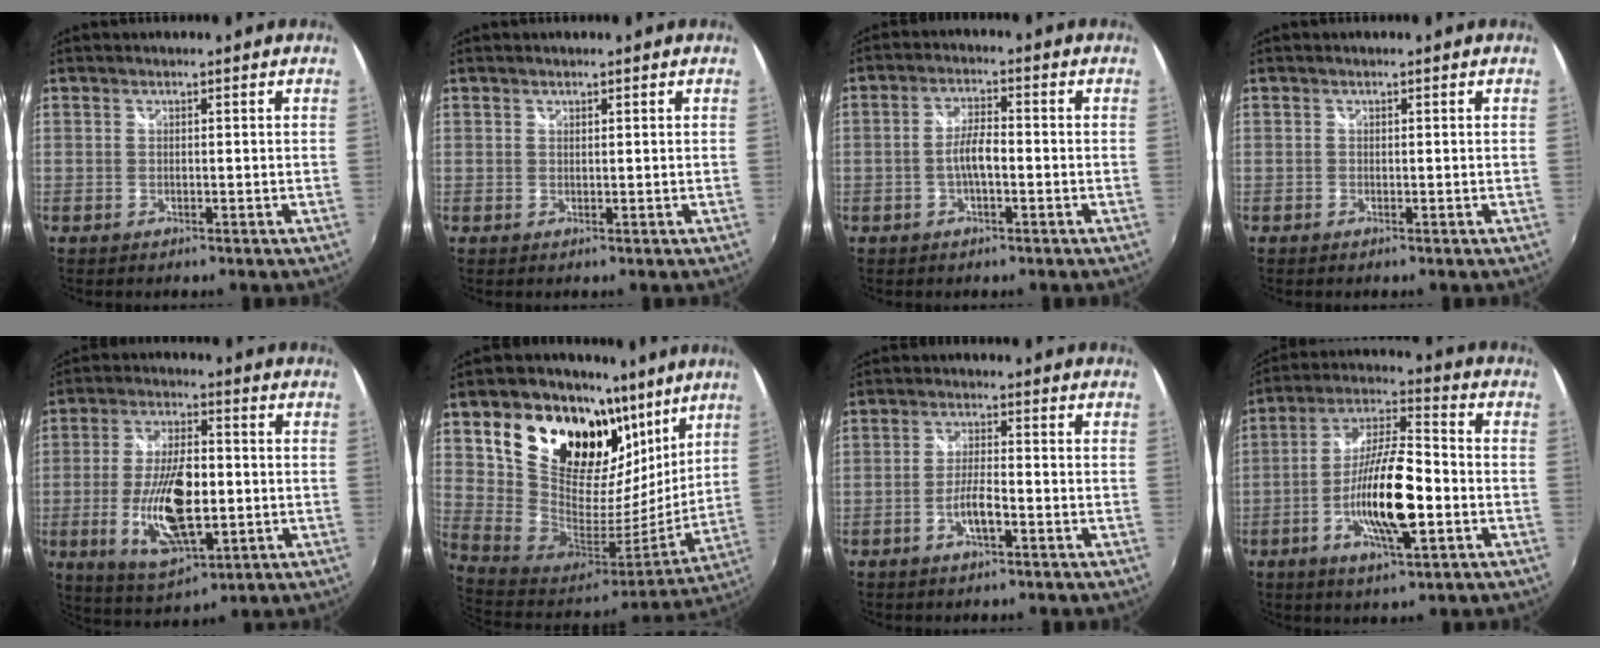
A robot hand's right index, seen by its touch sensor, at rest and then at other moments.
{"total": 0.6, "force": [0.3, 0.5, 0.0], "torque": [0.002, 0.001, 0.005]}
{"total": 4.4, "force": [-1.3, 1.2, 4.0], "torque": [-0.078, 0.006, -0.023]}
{"total": 0.0}
{"total": 15.6, "force": [-2.8, 6.7, 13.8], "torque": [-0.266, -0.014, -0.042]}
{"total": 26.8, "force": [14.2, 18.2, 13.7], "torque": [-0.279, 0.004, 0.254]}
{"total": 4.3, "force": [-2.1, 0.9, 3.7], "torque": [-0.079, 0.002, -0.039]}
{"total": 15.0, "force": [-4.3, 3.8, 13.8], "torque": [-0.274, -0.002, -0.084]}